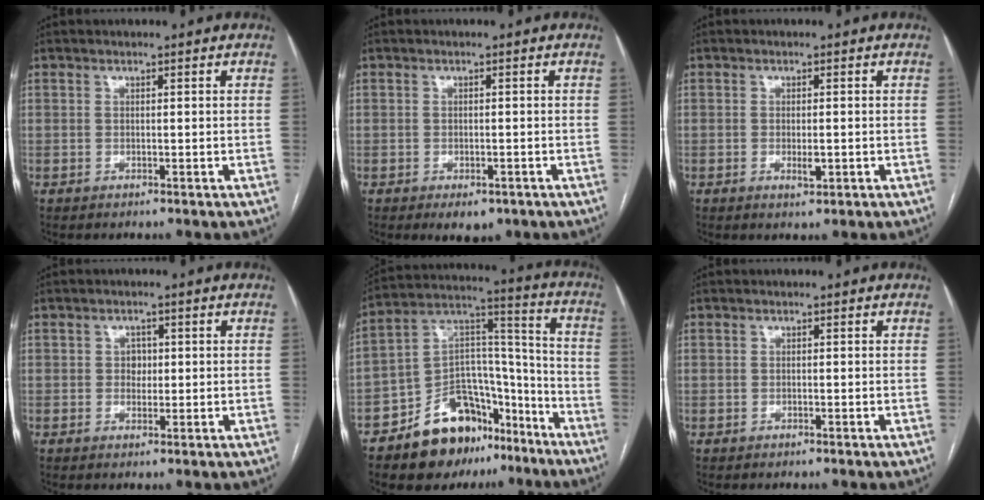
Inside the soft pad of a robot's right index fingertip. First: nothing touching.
{"total": 3.7, "force": [-2.3, 2.1, 2.0], "torque": [-0.019, -0.001, -0.021]}
{"total": 2.1, "force": [-0.5, 0.7, 1.9], "torque": [-0.033, -0.003, -0.005]}
{"total": 1.9, "force": [0.2, 1.5, 1.1], "torque": [-0.012, 0.003, 0.003]}
{"total": 18.4, "force": [-12.6, 10.0, 8.9], "torque": [-0.127, 0.070, -0.198]}
{"total": 0.0}